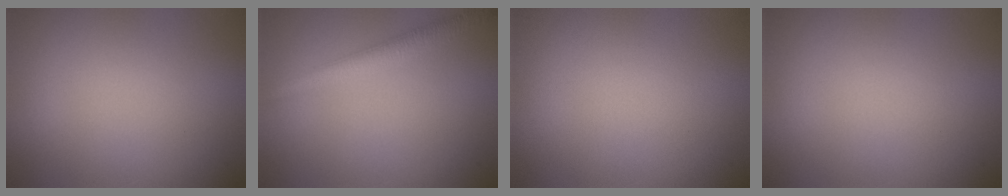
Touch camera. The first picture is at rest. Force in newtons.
{"total": 2.9, "press": 2.9, "slide": 0.1}
{"total": 0.0}
{"total": 0.0}